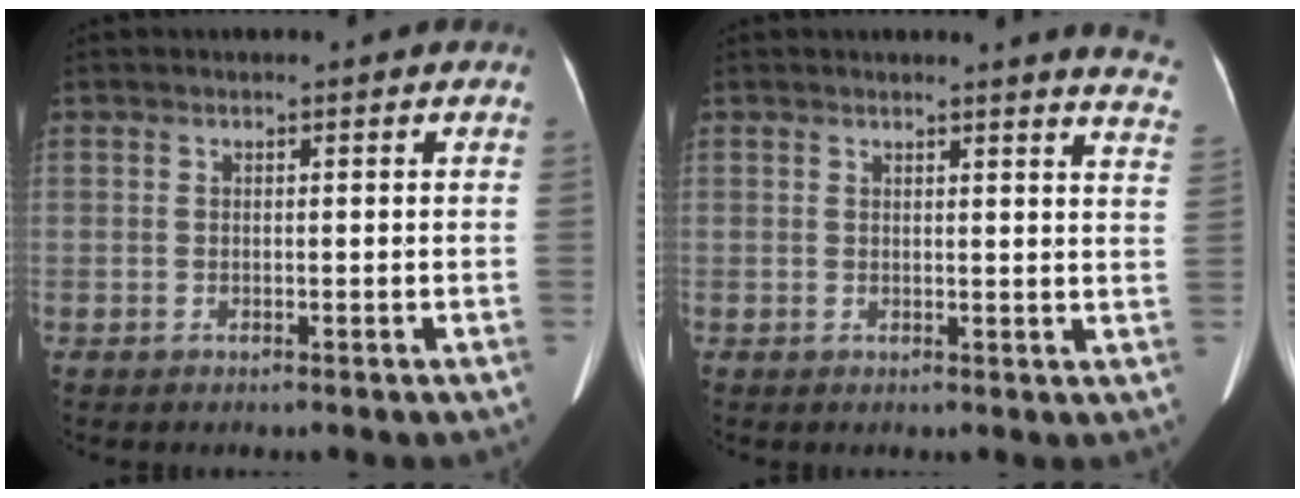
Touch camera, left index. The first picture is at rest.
{"total": 7.1, "force": [6.9, 0.1, 1.5], "torque": [-0.001, -0.058, 0.039]}